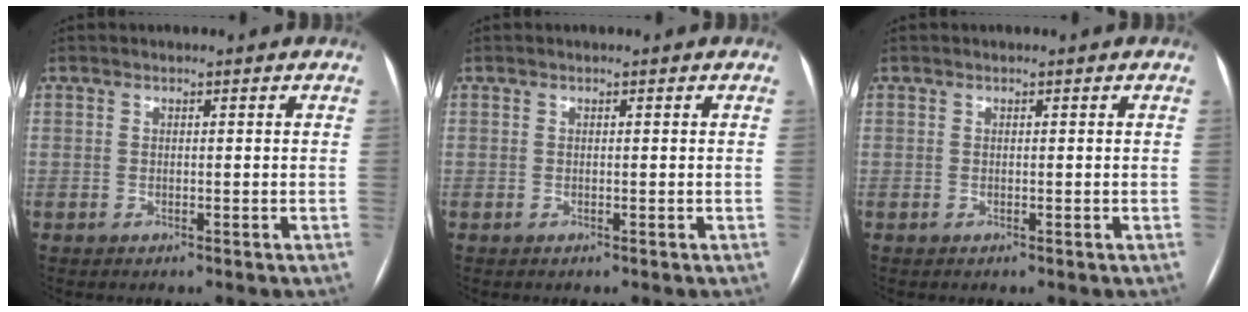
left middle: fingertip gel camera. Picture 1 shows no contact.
{"total": 0.0}
{"total": 0.0}